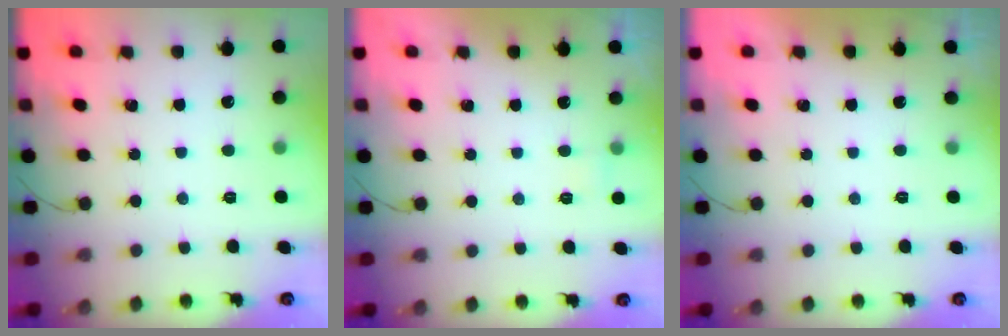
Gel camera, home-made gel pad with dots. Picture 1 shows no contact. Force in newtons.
{"total": 2.1, "press": 2.0, "slide": 0.7}
{"total": 0.0}